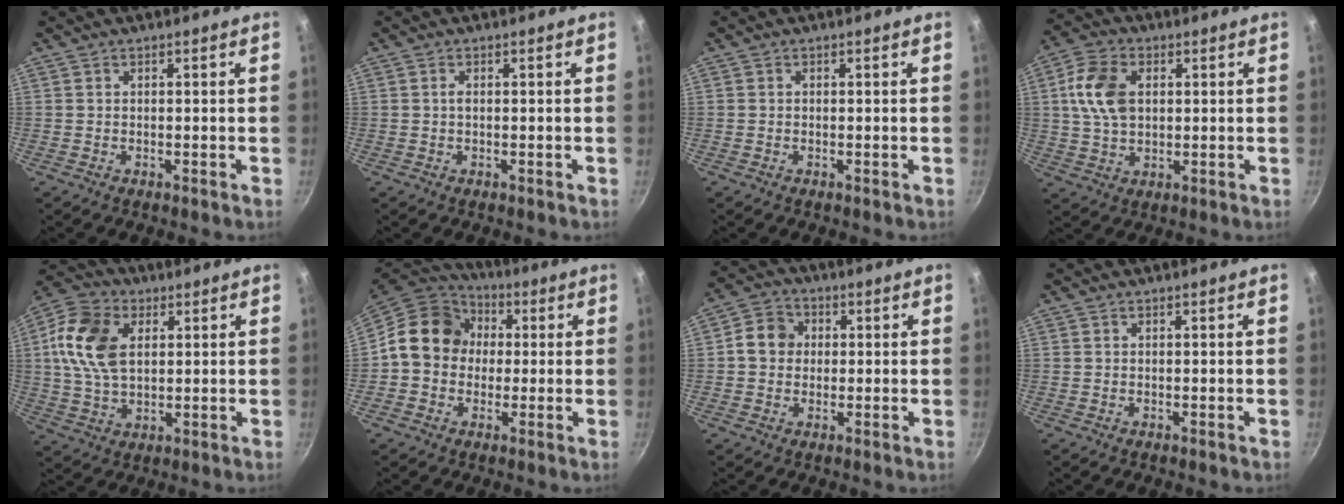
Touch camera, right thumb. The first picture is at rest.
{"total": 0.7, "force": [0.0, 0.3, 0.7], "torque": [-0.014, 0.002, 0.000]}
{"total": 0.0}
{"total": 10.2, "force": [1.9, 6.8, 7.4], "torque": [-0.131, 0.009, 0.031]}
{"total": 13.6, "force": [2.9, 9.0, 9.8], "torque": [-0.170, 0.003, 0.045]}
{"total": 13.9, "force": [1.2, 12.0, 7.0], "torque": [-0.082, 0.031, -0.001]}
{"total": 6.5, "force": [0.5, 5.8, 3.0], "torque": [-0.025, 0.012, -0.007]}
{"total": 0.0}